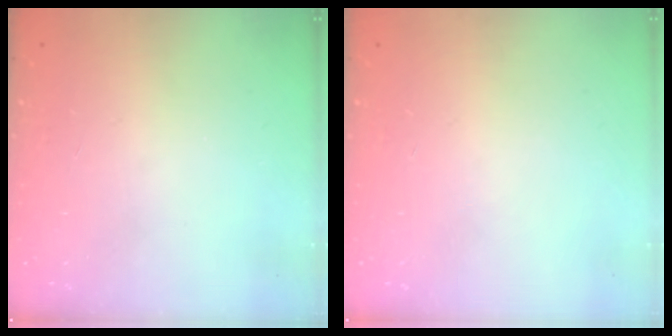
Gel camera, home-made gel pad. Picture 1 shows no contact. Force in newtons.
{"total": 0.0}